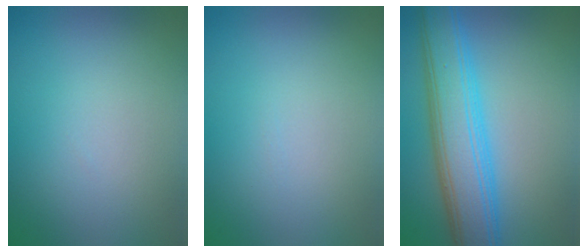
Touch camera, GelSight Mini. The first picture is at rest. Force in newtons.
{"total": 0.0}
{"total": 7.7, "press": 7.7, "slide": 0.2}